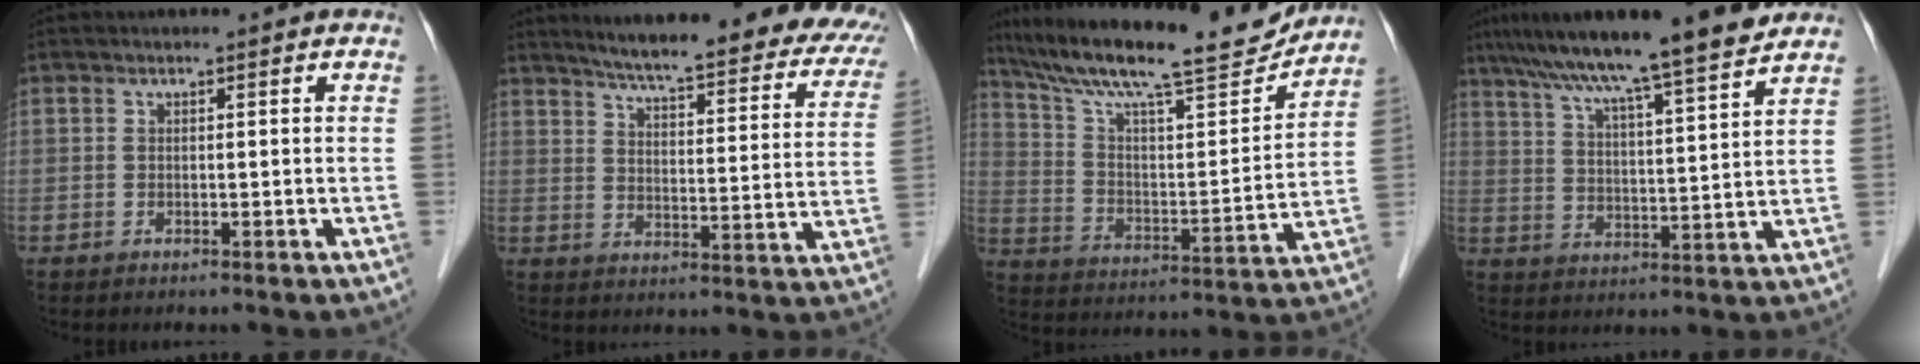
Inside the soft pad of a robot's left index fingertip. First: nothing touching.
{"total": 26.0, "force": [22.3, 4.7, 12.6], "torque": [-0.161, -0.038, 0.261]}
{"total": 21.9, "force": [18.9, 3.0, 10.6], "torque": [-0.187, 0.004, 0.295]}
{"total": 15.8, "force": [13.0, 0.1, 9.0], "torque": [-0.144, 0.020, 0.199]}